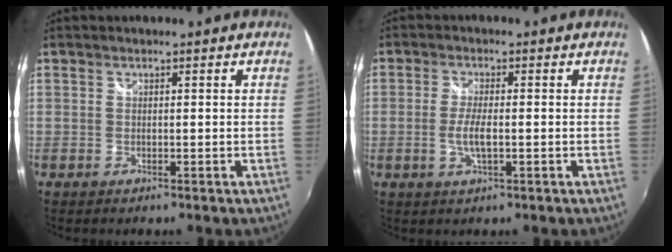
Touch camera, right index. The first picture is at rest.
{"total": 4.2, "force": [-0.8, 1.0, 4.0], "torque": [-0.081, -0.005, -0.017]}